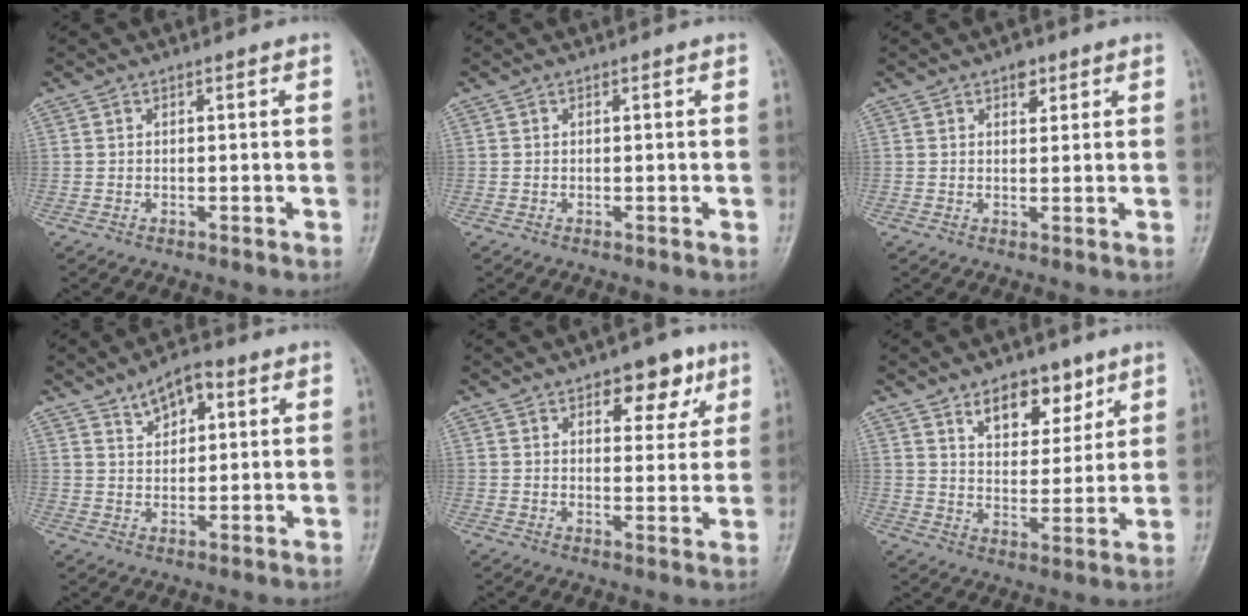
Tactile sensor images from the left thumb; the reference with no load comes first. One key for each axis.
{"total": 0.0}
{"total": 2.7, "fx": 1.6, "fy": 1.6, "fz": 1.5, "tx": -0.007, "ty": -0.006, "tz": 0.022}
{"total": 6.3, "fx": 3.3, "fy": 3.5, "fz": 4.1, "tx": -0.043, "ty": -0.010, "tz": 0.052}
{"total": 8.3, "fx": 4.6, "fy": 4.5, "fz": 5.3, "tx": -0.032, "ty": -0.019, "tz": 0.057}
{"total": 10.4, "fx": 6.4, "fy": 6.0, "fz": 5.7, "tx": -0.049, "ty": -0.038, "tz": 0.106}